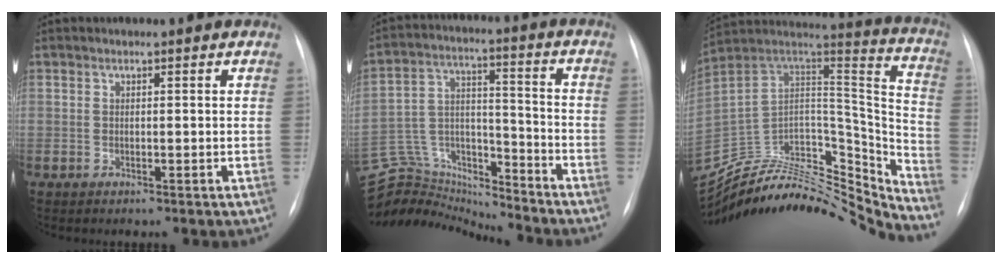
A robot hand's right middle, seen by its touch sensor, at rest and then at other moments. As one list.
[{"total": 18.0, "force": [-17.8, 2.6, 1.3], "torque": [-0.036, 0.048, -0.298]}, {"total": 28.9, "force": [-26.8, 6.7, 8.6], "torque": [-0.123, 0.029, -0.408]}]